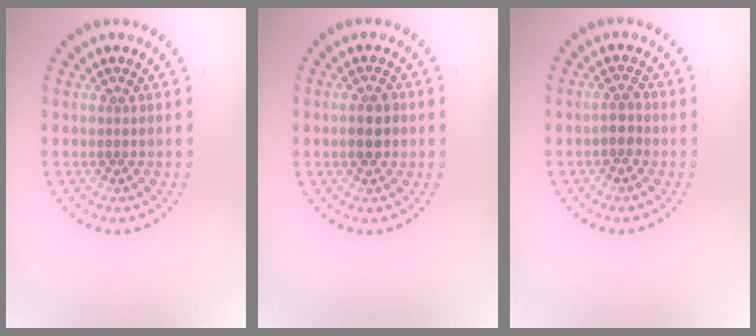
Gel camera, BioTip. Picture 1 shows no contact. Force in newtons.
{"total": 2.2, "press": 2.2, "slide": 0.1}
{"total": 1.5, "press": 1.4, "slide": 0.6}